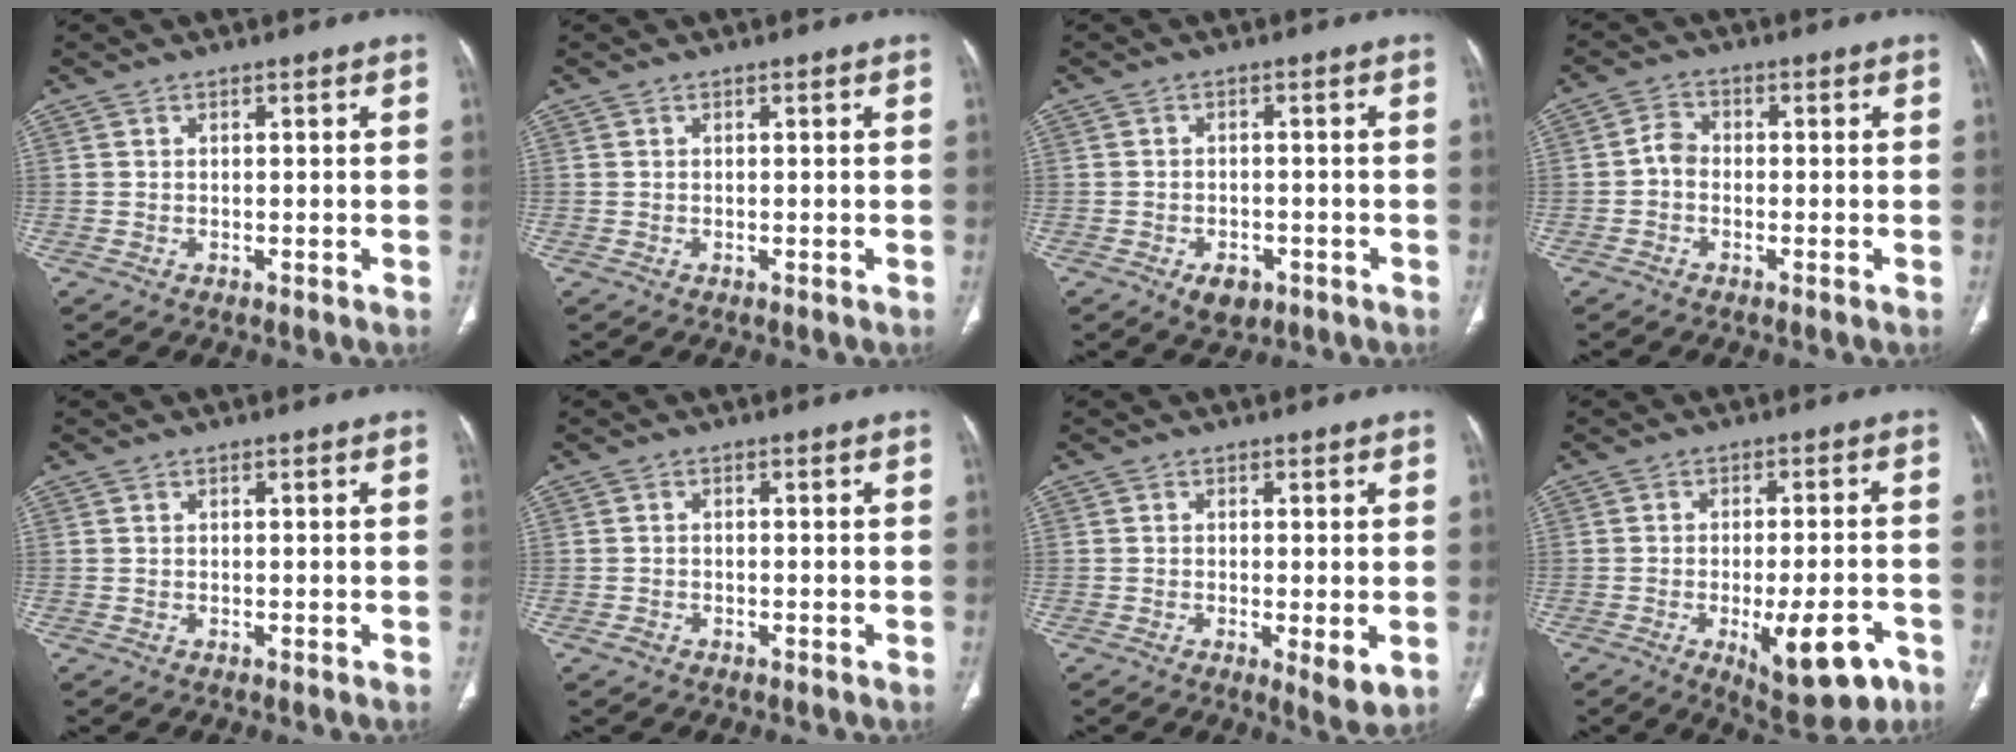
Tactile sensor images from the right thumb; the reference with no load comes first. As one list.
[{"total": 0.0}, {"total": 4.4, "force": [-2.2, 2.8, 2.5], "torque": [-0.030, 0.006, -0.025]}, {"total": 3.0, "force": [-0.8, 2.3, 1.8], "torque": [-0.024, 0.012, -0.024]}, {"total": 0.0}, {"total": 1.2, "force": [-0.7, 0.8, 0.4], "torque": [-0.009, 0.003, -0.016]}, {"total": 4.5, "force": [-1.0, 1.3, 4.2], "torque": [-0.069, -0.015, -0.016]}, {"total": 13.1, "force": [-5.8, 4.8, 10.7], "torque": [-0.133, 0.014, -0.071]}]